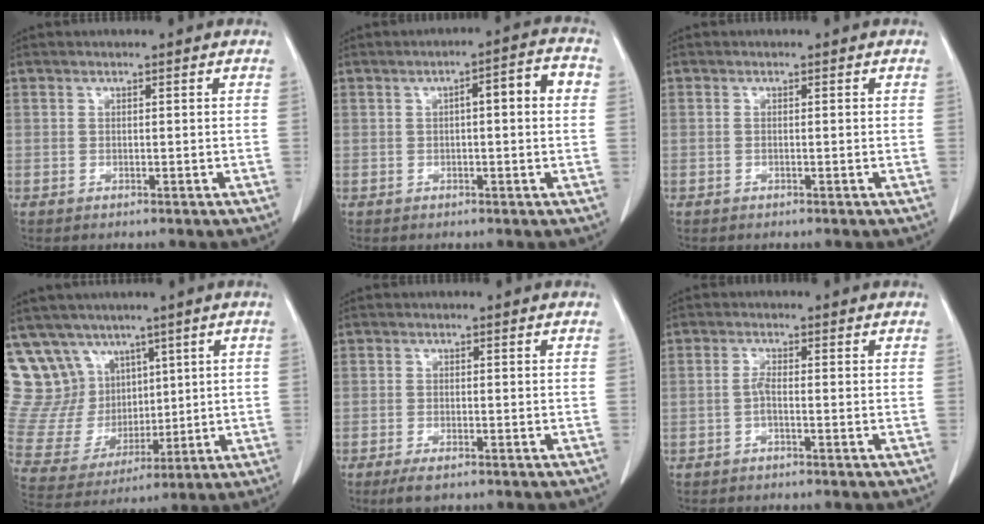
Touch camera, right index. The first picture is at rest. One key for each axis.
{"total": 5.7, "fx": 0.6, "fy": 0.8, "fz": 5.6, "tx": -0.079, "ty": 0.023, "tz": 0.004}
{"total": 0.0}
{"total": 15.4, "fx": 9.5, "fy": 11.5, "fz": 3.9, "tx": -0.098, "ty": 0.056, "tz": 0.210}
{"total": 3.0, "fx": -2.1, "fy": 0.8, "fz": 2.0, "tx": -0.040, "ty": -0.005, "tz": -0.032}
{"total": 1.5, "fx": -0.5, "fy": 0.2, "fz": 1.4, "tx": -0.026, "ty": 0.004, "tz": -0.011}